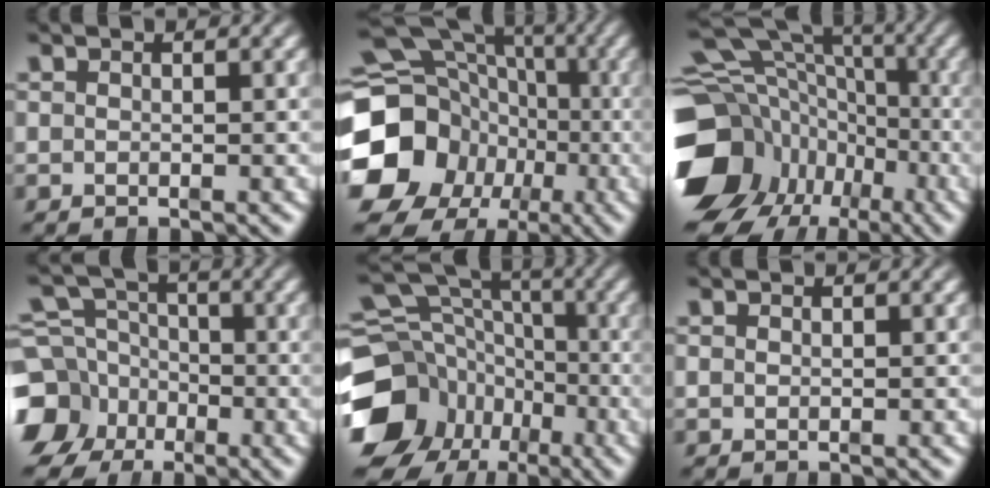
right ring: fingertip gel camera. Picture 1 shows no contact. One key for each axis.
{"total": 16.8, "fx": -2.4, "fy": 14.5, "fz": 8.2, "tx": -0.174, "ty": -0.052, "tz": -0.034}
{"total": 15.0, "fx": -3.2, "fy": 12.3, "fz": 8.0, "tx": -0.128, "ty": -0.048, "tz": -0.043}
{"total": 11.4, "fx": -2.9, "fy": 10.2, "fz": 4.2, "tx": -0.081, "ty": -0.053, "tz": -0.047}
{"total": 14.1, "fx": -3.1, "fy": 11.8, "fz": 7.0, "tx": -0.116, "ty": -0.051, "tz": -0.043}
{"total": 0.0}